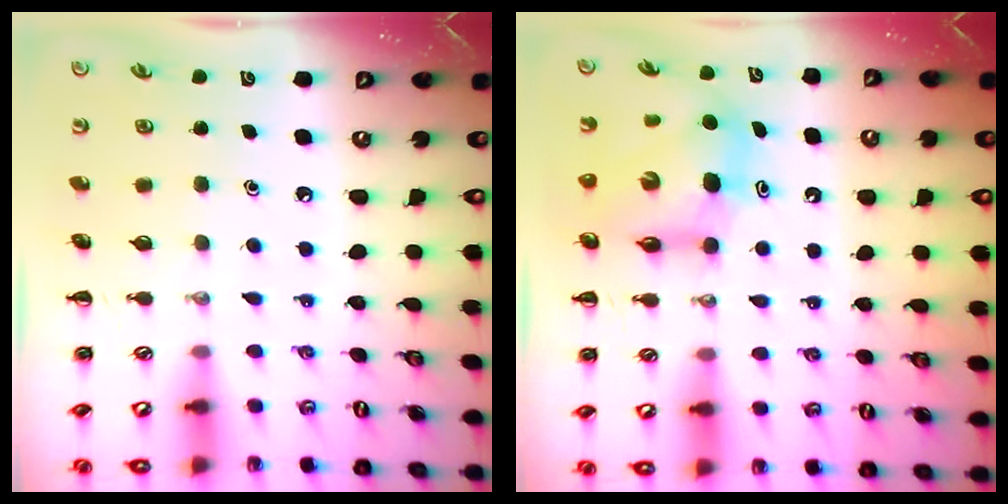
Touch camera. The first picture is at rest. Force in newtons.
{"total": 8.6, "press": 8.2, "slide": 2.5}